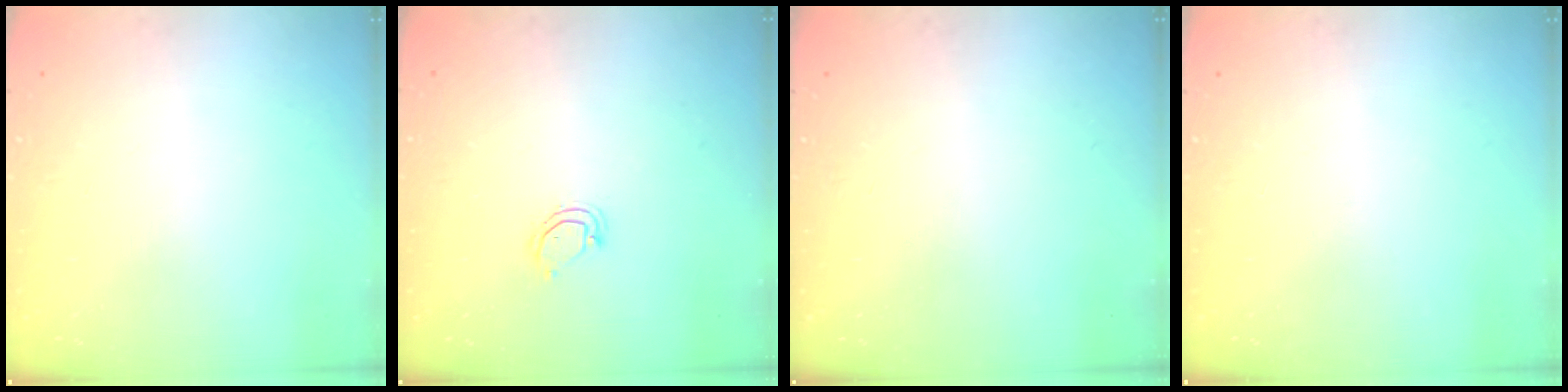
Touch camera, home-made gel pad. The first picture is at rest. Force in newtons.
{"total": 4.7, "press": 4.6, "slide": 0.4}
{"total": 0.0}
{"total": 0.0}